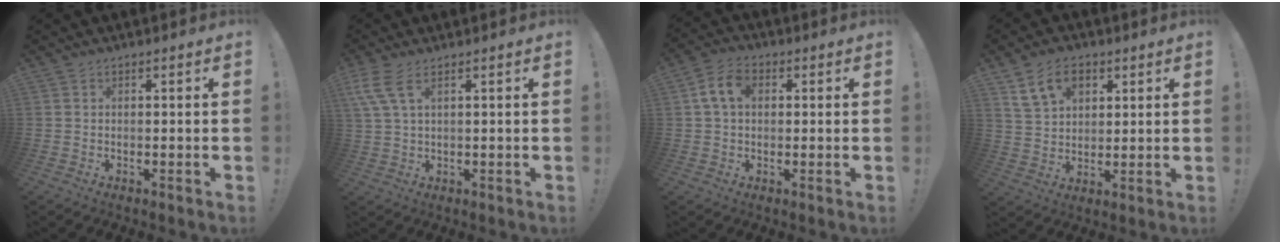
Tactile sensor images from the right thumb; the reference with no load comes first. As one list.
[{"total": 7.3, "force": [3.8, 2.5, 5.6], "torque": [-0.121, -0.009, 0.076]}, {"total": 7.9, "force": [1.6, 5.3, 5.6], "torque": [-0.104, 0.012, 0.032]}, {"total": 11.5, "force": [5.8, 7.8, 6.1], "torque": [-0.102, -0.012, 0.114]}]